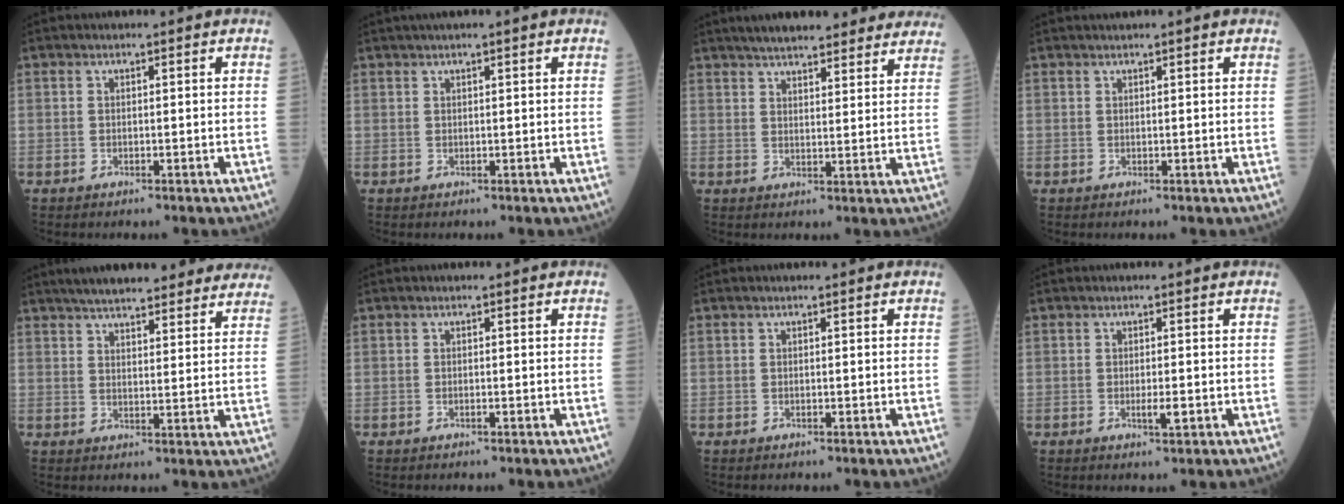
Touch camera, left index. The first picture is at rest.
{"total": 2.6, "force": [1.9, -0.2, 1.8], "torque": [-0.024, 0.024, 0.030]}
{"total": 18.5, "force": [16.3, 3.8, 7.9], "torque": [-0.101, 0.028, 0.205]}
{"total": 1.9, "force": [1.5, -0.1, 1.1], "torque": [-0.010, 0.023, 0.023]}
{"total": 20.5, "force": [18.0, 4.2, 8.8], "torque": [-0.119, 0.025, 0.225]}
{"total": 0.0}
{"total": 0.0}
{"total": 1.8, "force": [-0.5, 0.3, 1.7], "torque": [-0.031, -0.004, -0.007]}